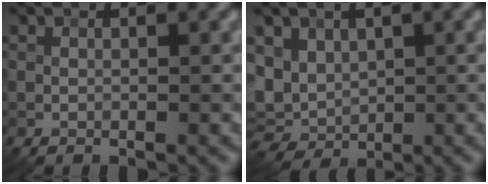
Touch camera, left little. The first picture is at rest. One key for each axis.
{"total": 4.1, "fx": 0.6, "fy": 3.3, "fz": 2.4, "tx": -0.055, "ty": -0.002, "tz": 0.008}